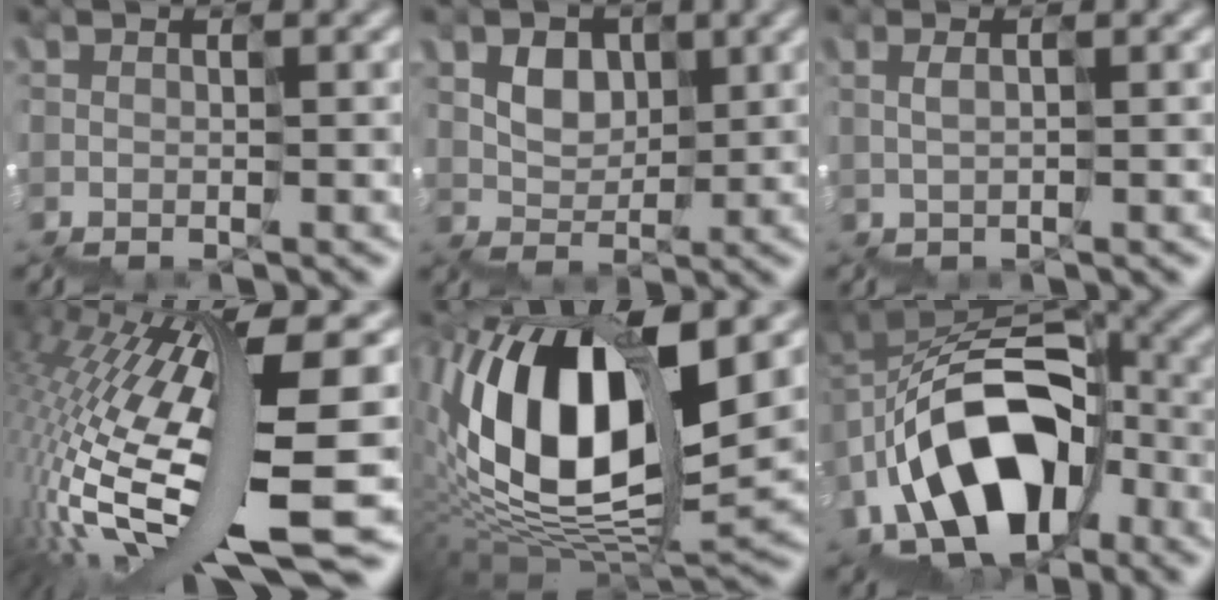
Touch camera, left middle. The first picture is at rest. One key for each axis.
{"total": 2.4, "fx": 1.6, "fy": 1.5, "fz": -1.1, "tx": 0.007, "ty": 0.017, "tz": 0.028}
{"total": 0.7, "fx": 0.4, "fy": -0.3, "fz": -0.5, "tx": 0.002, "ty": 0.012, "tz": 0.006}
{"total": 15.0, "fx": -0.7, "fy": 2.6, "fz": 14.8, "tx": -0.303, "ty": -0.007, "tz": 0.006}
{"total": 13.0, "fx": 2.6, "fy": 6.7, "fz": 10.8, "tx": -0.224, "ty": 0.018, "tz": 0.043}
{"total": 12.2, "fx": -4.9, "fy": 7.8, "fz": 8.0, "tx": -0.130, "ty": 0.016, "tz": -0.092}